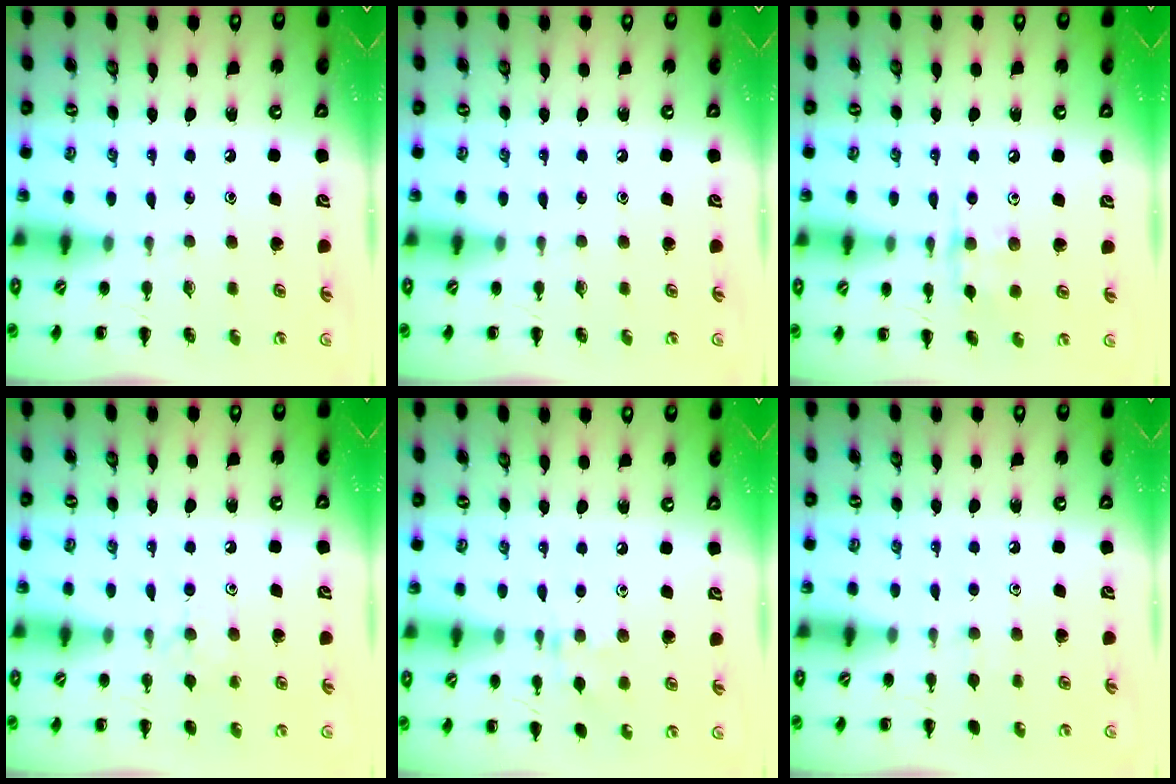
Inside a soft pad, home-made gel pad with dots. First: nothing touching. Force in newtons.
{"total": 0.0}
{"total": 7.7, "press": 7.7, "slide": 0.6}
{"total": 7.0, "press": 6.8, "slide": 1.8}
{"total": 7.0, "press": 6.7, "slide": 1.9}
{"total": 2.3, "press": 2.0, "slide": 1.1}